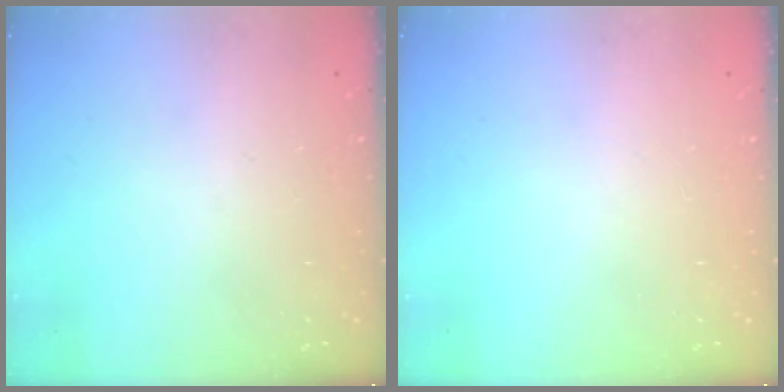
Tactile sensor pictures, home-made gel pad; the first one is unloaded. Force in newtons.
{"total": 0.0}